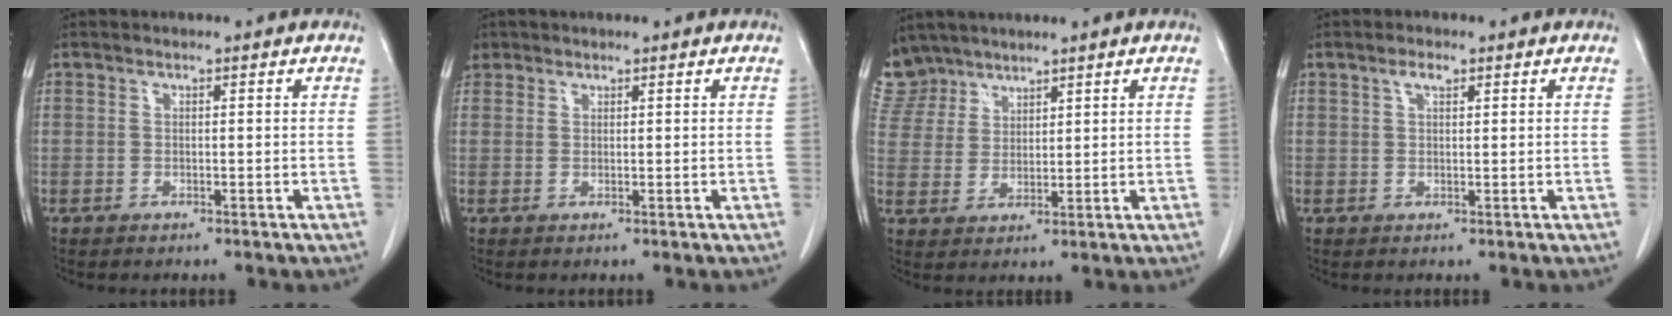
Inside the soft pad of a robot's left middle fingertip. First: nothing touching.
{"total": 2.5, "force": [1.5, 2.0, 0.2], "torque": [-0.002, 0.011, 0.030]}
{"total": 8.9, "force": [7.5, 4.8, 0.6], "torque": [-0.025, 0.008, 0.159]}
{"total": 1.8, "force": [1.0, 0.6, 1.3], "torque": [-0.027, 0.005, 0.019]}